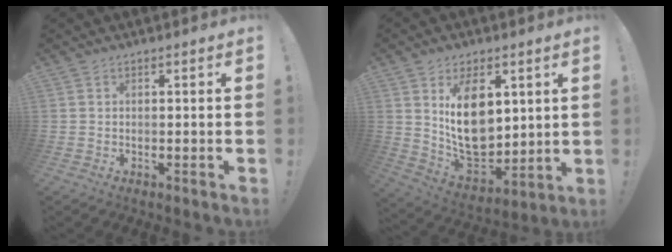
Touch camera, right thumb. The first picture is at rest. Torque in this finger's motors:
{"motor_torque": [0.20, 2.05, 0.62, -0.18, 0.42]}